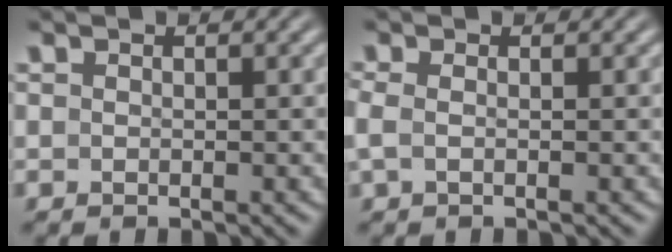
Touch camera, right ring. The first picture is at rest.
{"total": 1.3, "force": [-0.4, 0.6, 1.1], "torque": [-0.041, -0.012, 0.000]}